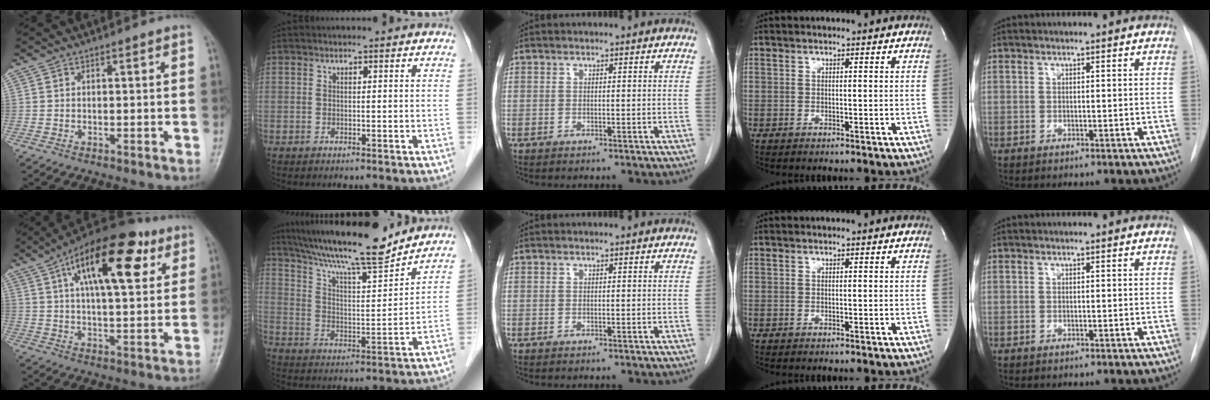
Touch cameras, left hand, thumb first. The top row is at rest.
{"thumb": {"total": 20.4, "force": [8.7, 8.4, 16.5], "torque": [-0.240, -0.006, 0.134]}, "index": {"total": 17.4, "force": [15.2, 0.9, 8.4], "torque": [-0.147, 0.006, 0.247]}}